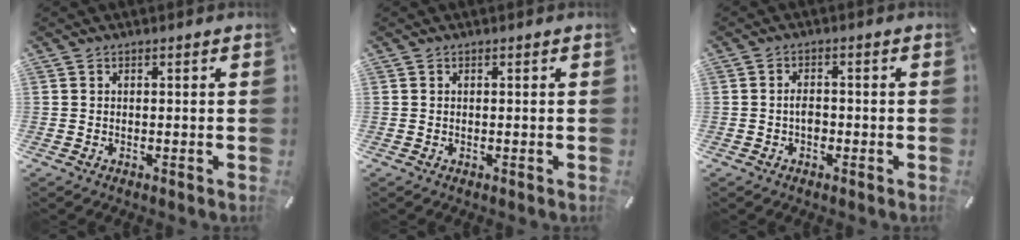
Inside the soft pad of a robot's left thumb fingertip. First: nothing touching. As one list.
[{"total": 0.0}, {"total": 2.7, "force": [-0.8, 1.7, 1.9], "torque": [-0.036, 0.006, -0.015]}]